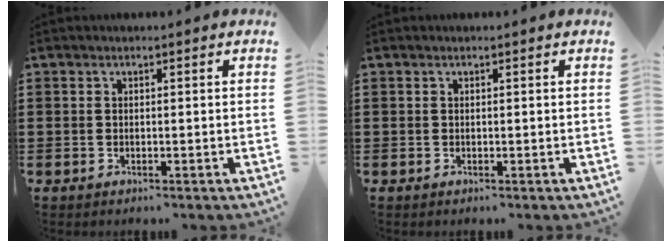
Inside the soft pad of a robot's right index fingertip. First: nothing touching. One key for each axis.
{"total": 0.0}